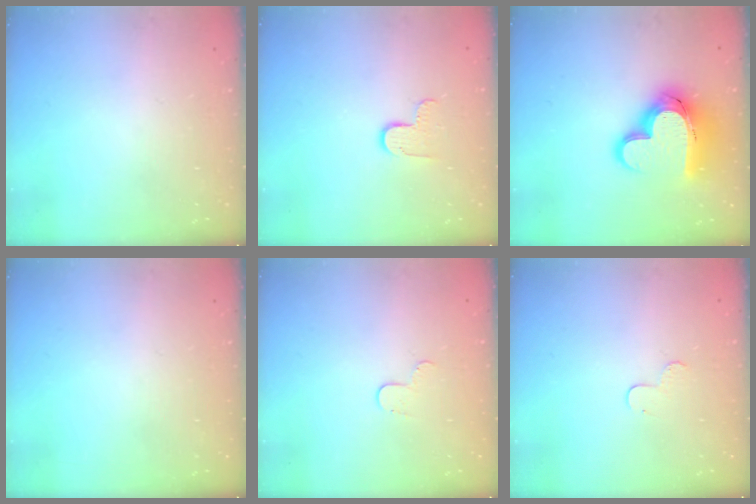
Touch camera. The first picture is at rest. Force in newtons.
{"total": 5.8, "press": 5.8, "slide": 0.8}
{"total": 17.3, "press": 17.2, "slide": 1.8}
{"total": 0.0}
{"total": 3.4, "press": 3.4, "slide": 0.3}
{"total": 4.6, "press": 4.6, "slide": 0.4}